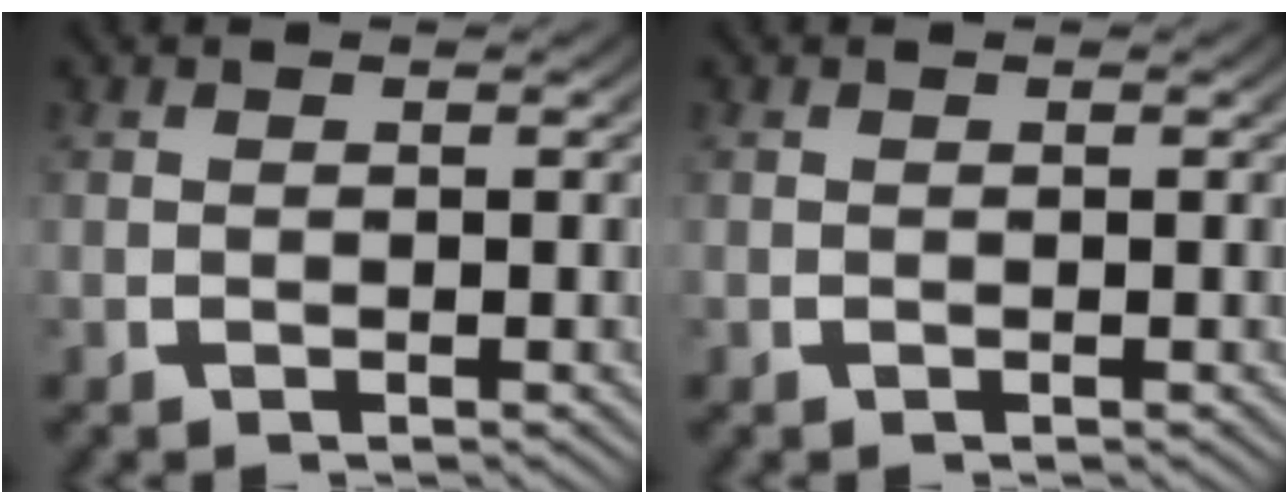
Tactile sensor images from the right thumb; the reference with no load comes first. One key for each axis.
{"total": 0.0}